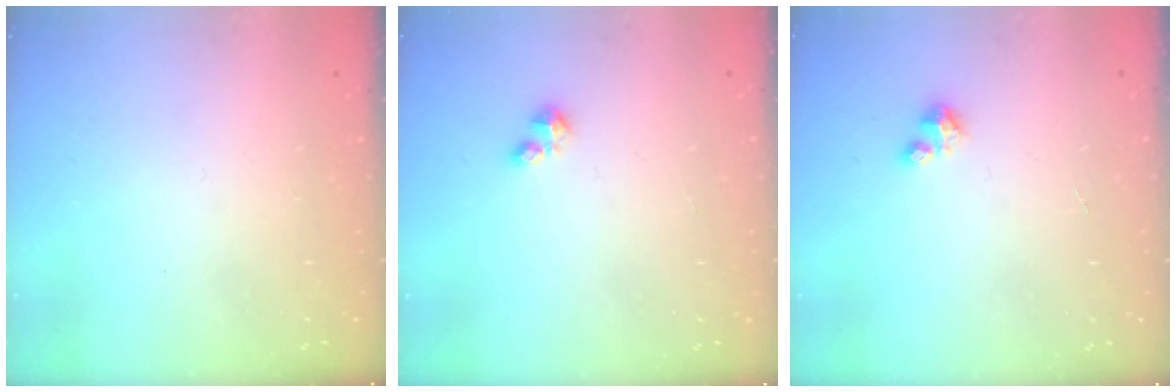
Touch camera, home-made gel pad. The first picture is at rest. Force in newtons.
{"total": 1.6, "press": 1.5, "slide": 0.4}
{"total": 2.0, "press": 2.0, "slide": 0.3}